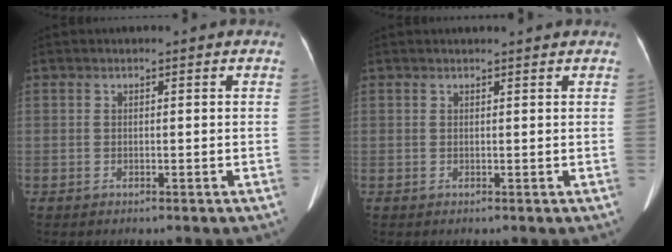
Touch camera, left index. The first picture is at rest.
{"total": 1.9, "force": [1.8, -0.2, 0.5], "torque": [-0.008, 0.009, 0.024]}